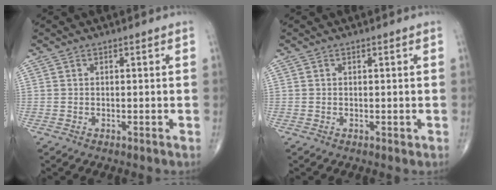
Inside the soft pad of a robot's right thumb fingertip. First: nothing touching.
{"total": 0.0}